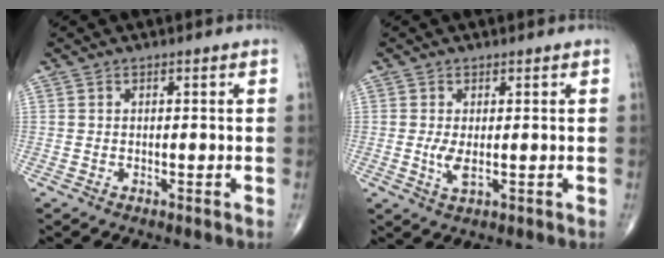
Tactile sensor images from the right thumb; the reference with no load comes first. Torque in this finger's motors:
{"motor_torque": [2.68, 2.33, 0.19, -0.43, 0.03]}